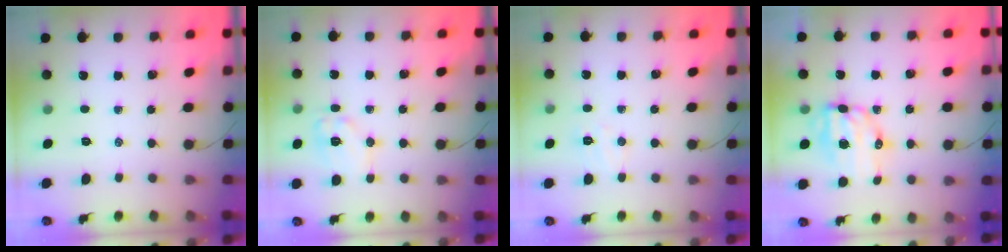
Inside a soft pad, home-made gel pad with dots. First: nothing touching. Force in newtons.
{"total": 9.4, "press": 9.4, "slide": 0.7}
{"total": 4.8, "press": 4.6, "slide": 1.1}
{"total": 9.4, "press": 9.2, "slide": 1.9}